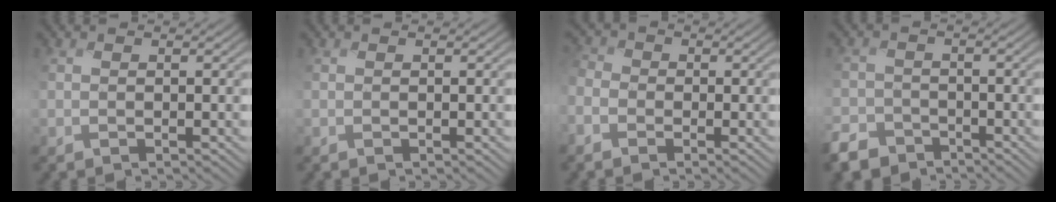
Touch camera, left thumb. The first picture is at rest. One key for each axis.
{"total": 0.0}
{"total": 3.6, "fx": -1.9, "fy": 2.7, "fz": 1.5, "tx": -0.053, "ty": -0.005, "tz": -0.047}
{"total": 5.2, "fx": -4.1, "fy": 3.0, "fz": 1.3, "tx": -0.034, "ty": -0.009, "tz": -0.087}